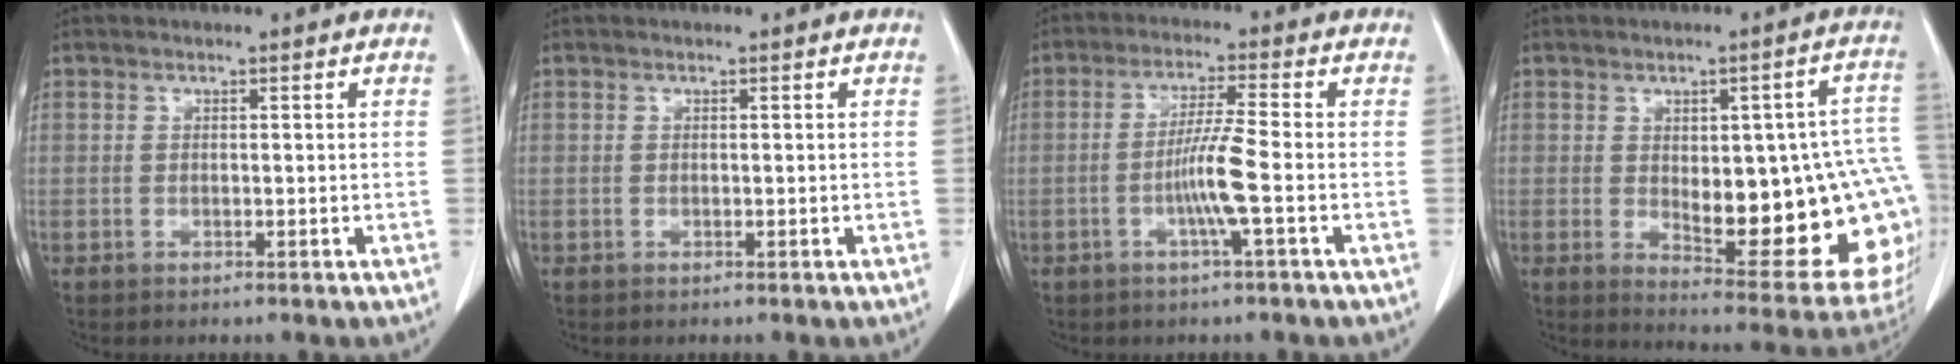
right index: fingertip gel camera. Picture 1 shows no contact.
{"total": 0.0}
{"total": 6.0, "force": [-1.7, -0.8, 5.7], "torque": [-0.113, -0.001, -0.034]}
{"total": 22.8, "force": [-2.2, 7.1, 21.5], "torque": [-0.194, 0.017, 0.001]}